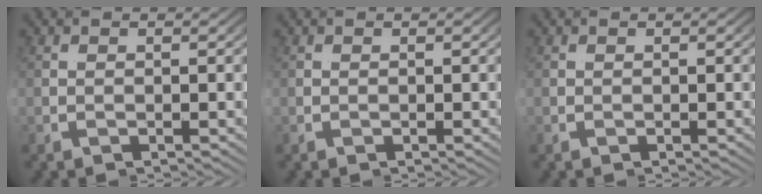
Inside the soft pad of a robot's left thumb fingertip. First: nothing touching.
{"total": 0.0}
{"total": 0.0}